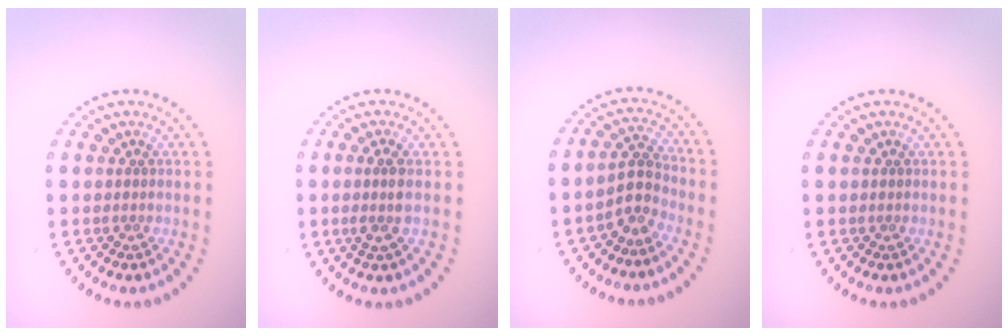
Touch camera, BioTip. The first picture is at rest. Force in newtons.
{"total": 1.8, "press": 1.4, "slide": 1.0}
{"total": 2.5, "press": 2.0, "slide": 1.5}
{"total": 0.0}